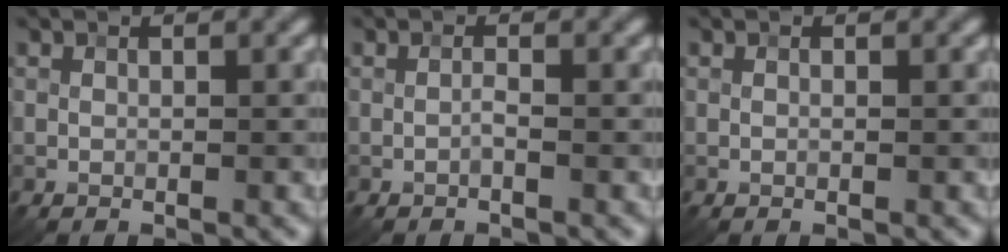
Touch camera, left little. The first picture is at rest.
{"total": 0.6, "force": [-0.4, 0.0, 0.5], "torque": [-0.011, 0.002, -0.008]}
{"total": 0.0}